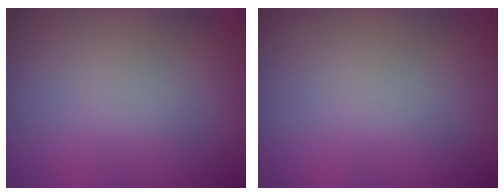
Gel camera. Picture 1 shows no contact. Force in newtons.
{"total": 0.0}